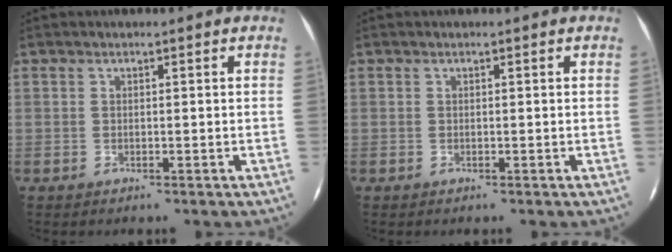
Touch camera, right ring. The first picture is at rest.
{"total": 0.0}